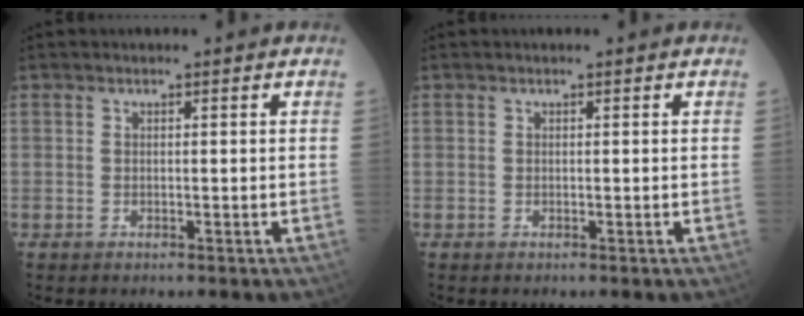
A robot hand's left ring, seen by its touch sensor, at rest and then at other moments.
{"total": 0.0}